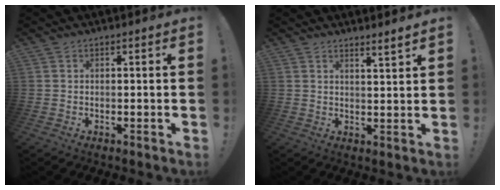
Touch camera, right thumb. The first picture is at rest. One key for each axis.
{"total": 3.5, "fx": 3.0, "fy": -0.5, "fz": 1.7, "tx": -0.014, "ty": -0.028, "tz": 0.048}